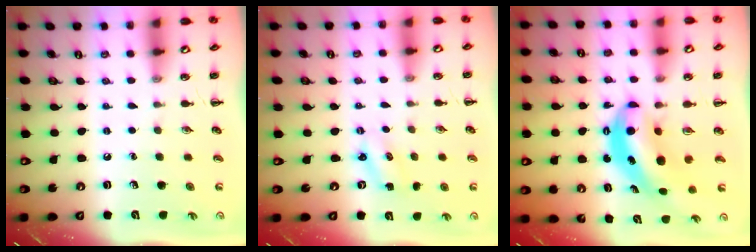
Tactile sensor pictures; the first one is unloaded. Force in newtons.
{"total": 1.4, "press": 1.3, "slide": 0.3}
{"total": 7.4, "press": 7.2, "slide": 1.7}